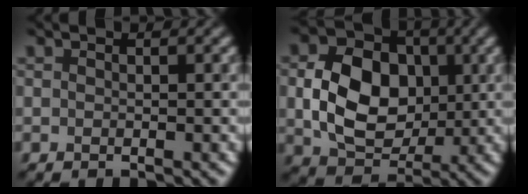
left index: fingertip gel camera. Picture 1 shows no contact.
{"total": 7.6, "force": [0.2, 5.8, 4.8], "torque": [-0.090, -0.004, 0.009]}